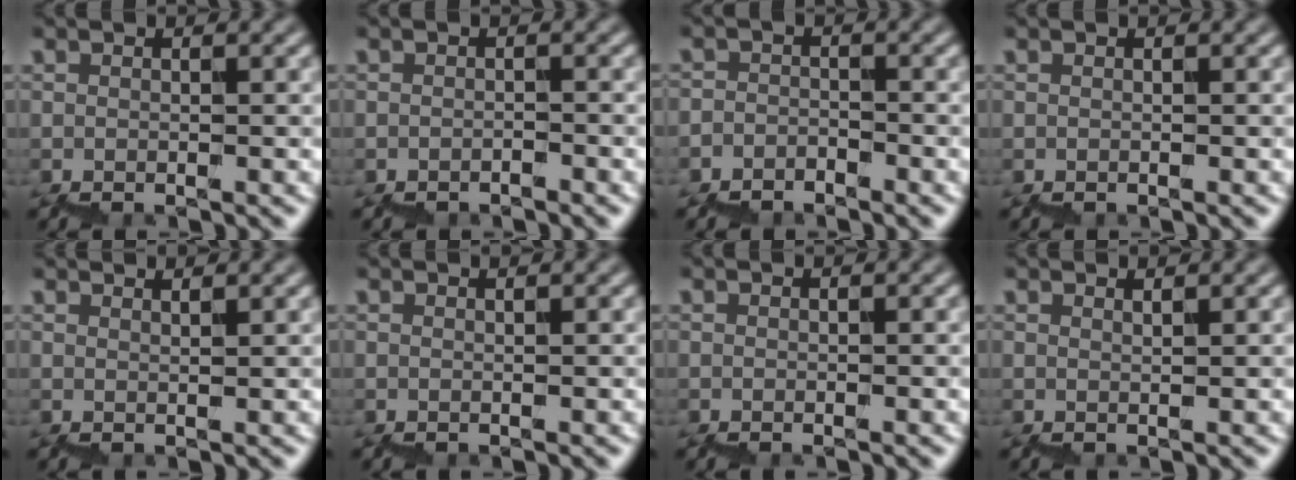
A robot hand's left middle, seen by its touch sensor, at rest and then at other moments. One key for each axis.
{"total": 0.7, "fx": -0.7, "fy": 0.1, "fz": -0.1, "tx": -0.003, "ty": 0.005, "tz": -0.008}
{"total": 1.1, "fx": -0.9, "fy": 0.4, "fz": -0.5, "tx": 0.000, "ty": 0.005, "tz": -0.016}
{"total": 0.0}
{"total": 1.3, "fx": 1.2, "fy": 0.3, "fz": 0.5, "tx": 0.004, "ty": -0.001, "tz": 0.021}
{"total": 0.0}
{"total": 0.0}
{"total": 1.1, "fx": 1.0, "fy": 0.2, "fz": 0.3, "tx": 0.007, "ty": 0.000, "tz": 0.018}